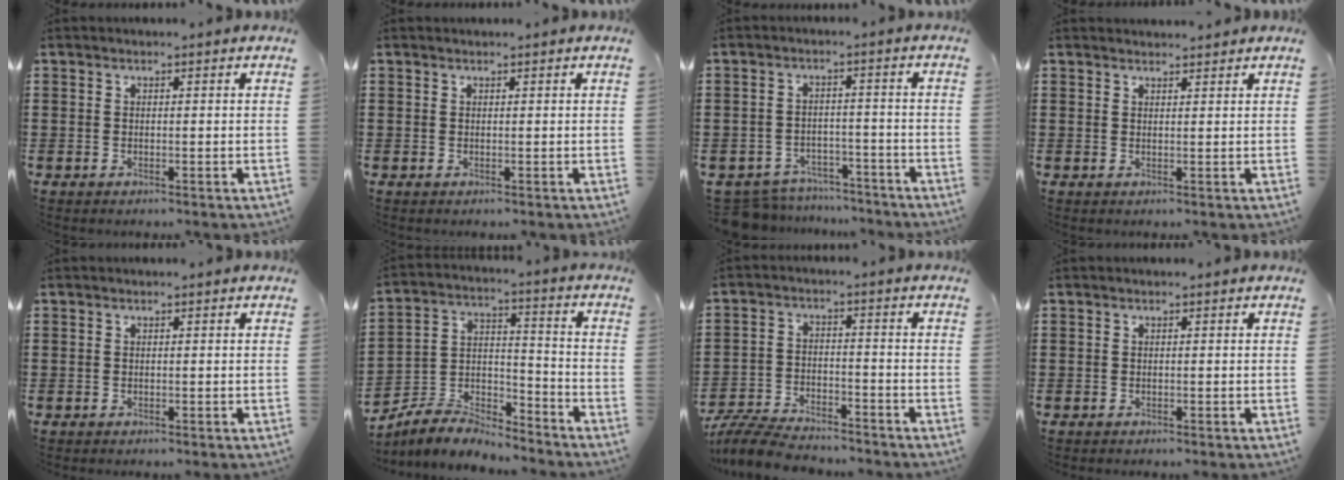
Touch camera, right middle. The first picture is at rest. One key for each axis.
{"total": 0.0}
{"total": 5.4, "fx": -5.3, "fy": 1.0, "fz": 0.4, "tx": -0.021, "ty": 0.007, "tz": -0.109}
{"total": 1.4, "fx": 1.4, "fy": 0.2, "fz": 0.0, "tx": 0.005, "ty": -0.002, "tz": 0.025}
{"total": 0.0}
{"total": 5.8, "fx": -5.6, "fy": 1.2, "fz": 0.8, "tx": -0.024, "ty": 0.001, "tz": -0.114}
{"total": 7.4, "fx": -7.0, "fy": 1.1, "fz": 2.1, "tx": -0.051, "ty": 0.006, "tz": -0.139}
{"total": 0.0}